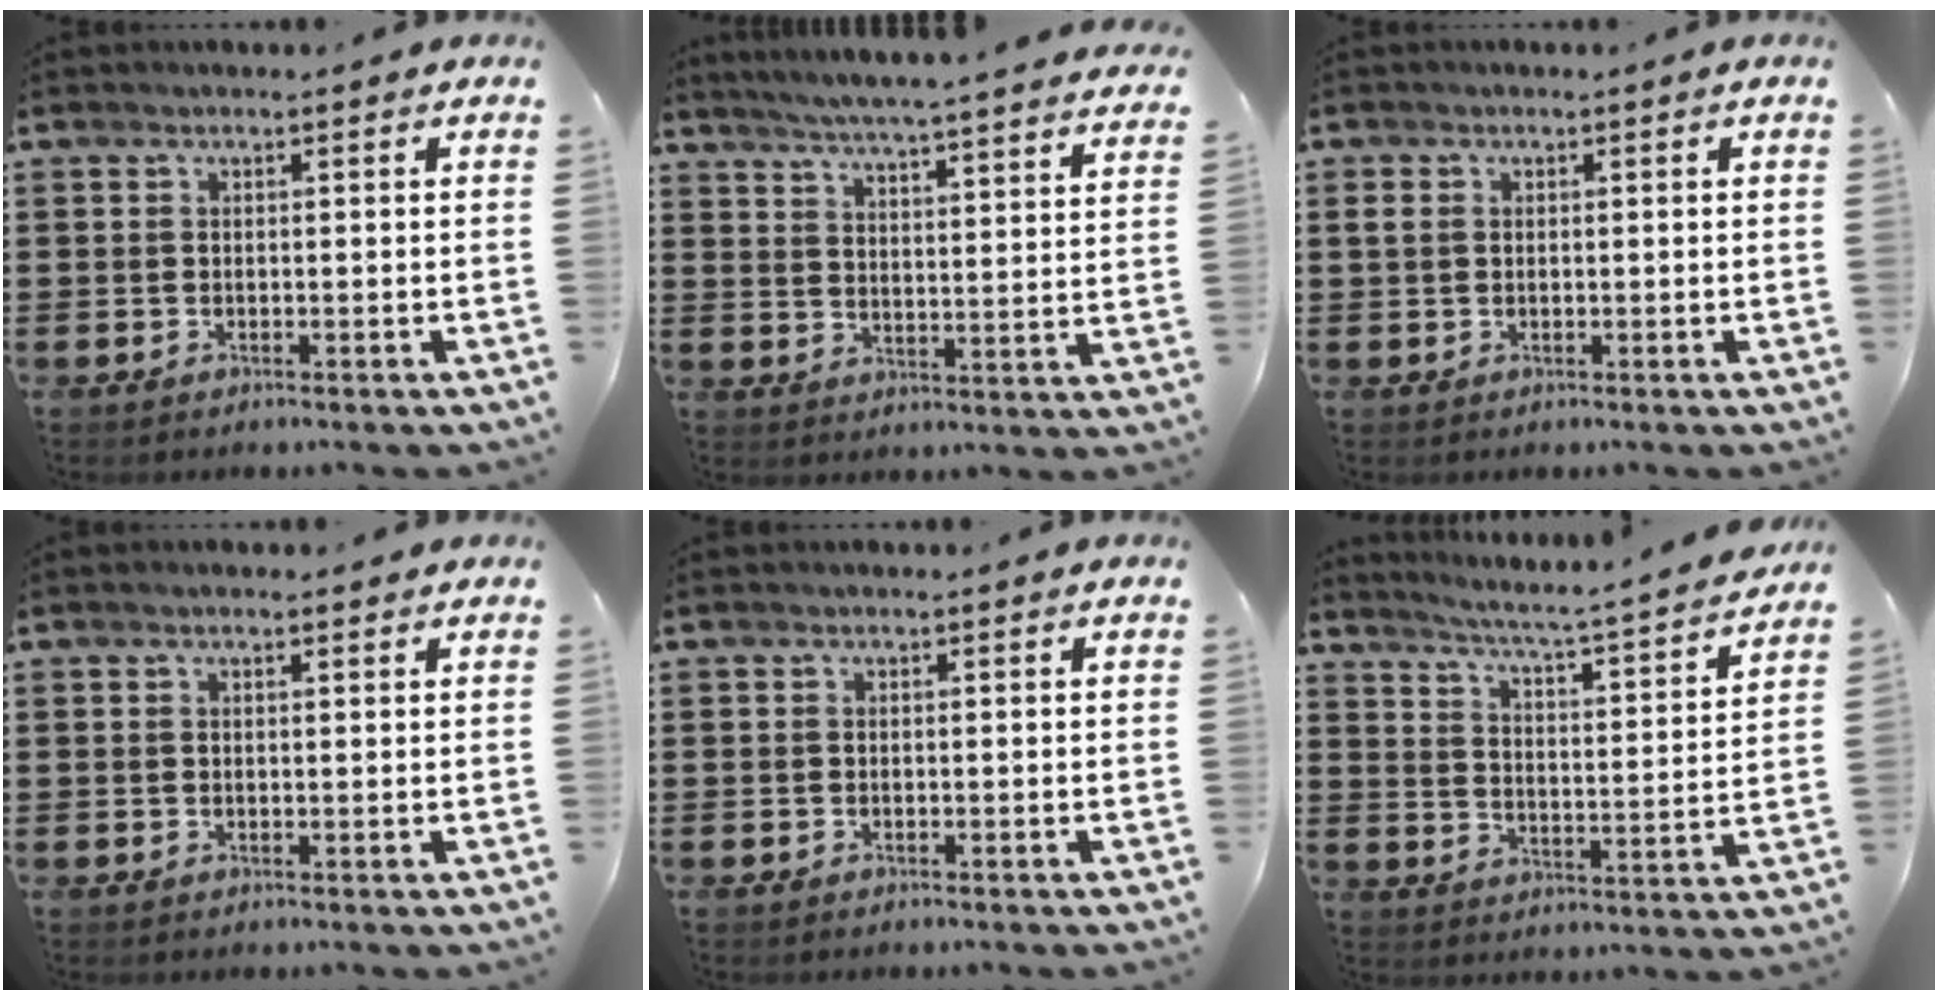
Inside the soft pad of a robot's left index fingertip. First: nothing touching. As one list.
[{"total": 4.9, "force": [4.7, -1.1, 1.2], "torque": [-0.044, -0.042, 0.077]}, {"total": 1.4, "force": [0.2, 1.1, 0.9], "torque": [-0.020, 0.008, 0.003]}, {"total": 1.1, "force": [0.8, 0.2, 0.6], "torque": [-0.013, 0.001, 0.016]}, {"total": 0.0}, {"total": 4.1, "force": [3.7, -1.0, 1.6], "torque": [-0.051, -0.041, 0.050]}]